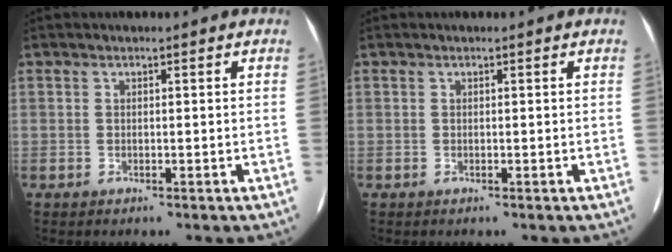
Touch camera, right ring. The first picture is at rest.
{"total": 0.0}